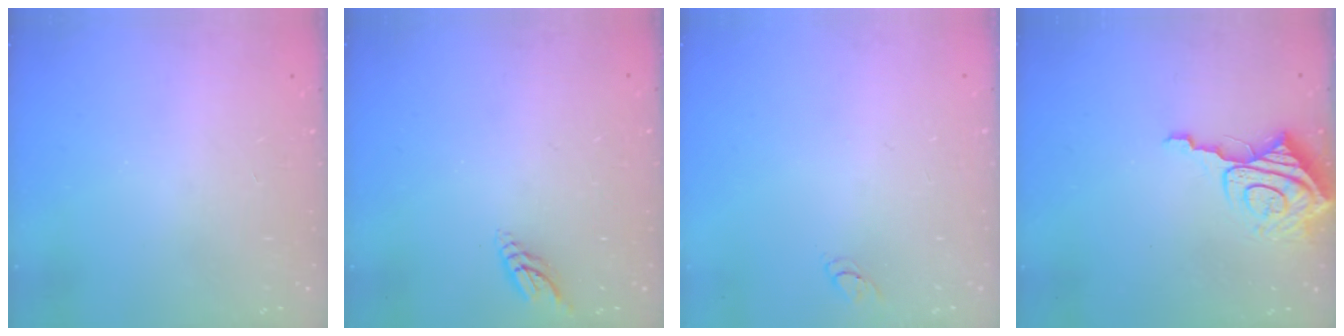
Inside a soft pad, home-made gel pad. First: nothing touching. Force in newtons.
{"total": 4.3, "press": 4.3, "slide": 0.3}
{"total": 3.0, "press": 3.0, "slide": 0.3}
{"total": 10.0, "press": 10.0, "slide": 1.1}